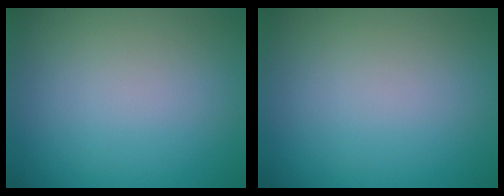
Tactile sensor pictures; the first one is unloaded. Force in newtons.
{"total": 0.0}